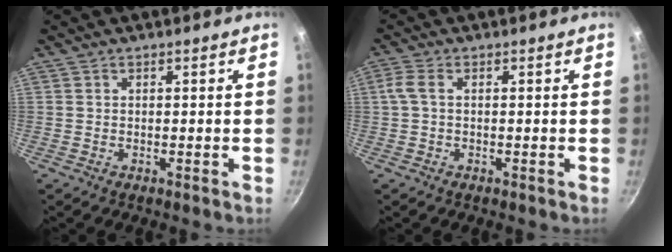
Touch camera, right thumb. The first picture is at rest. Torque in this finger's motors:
{"motor_torque": [0.46, 1.09, 0.74, -0.57, 0.04]}